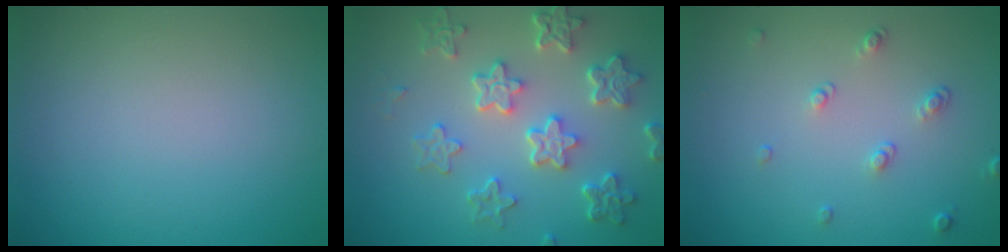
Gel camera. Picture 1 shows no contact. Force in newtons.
{"total": 6.1, "press": 4.7, "slide": 3.9}
{"total": 1.5, "press": 1.0, "slide": 1.1}